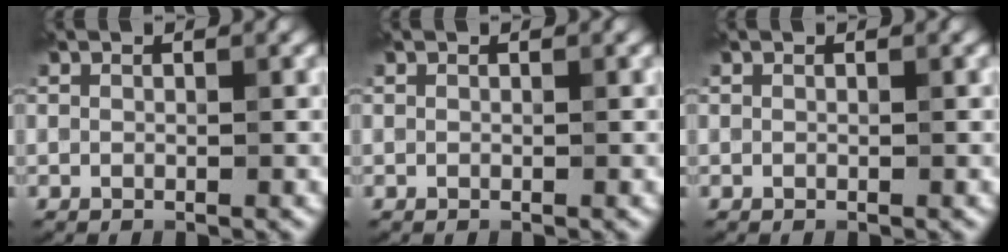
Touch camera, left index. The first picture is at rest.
{"total": 0.0}
{"total": 0.0}